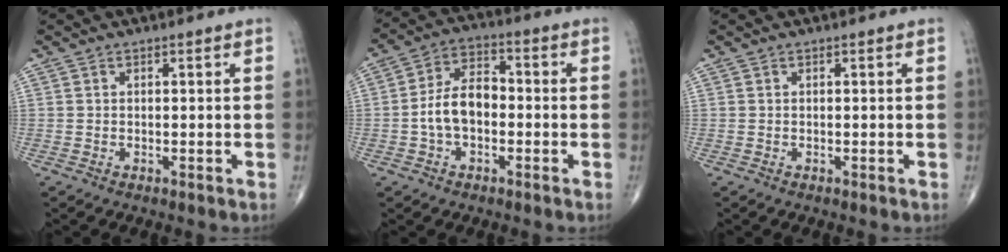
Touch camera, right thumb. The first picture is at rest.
{"total": 8.7, "force": [-1.4, 5.4, 6.7], "torque": [-0.117, 0.033, -0.037]}
{"total": 0.0}